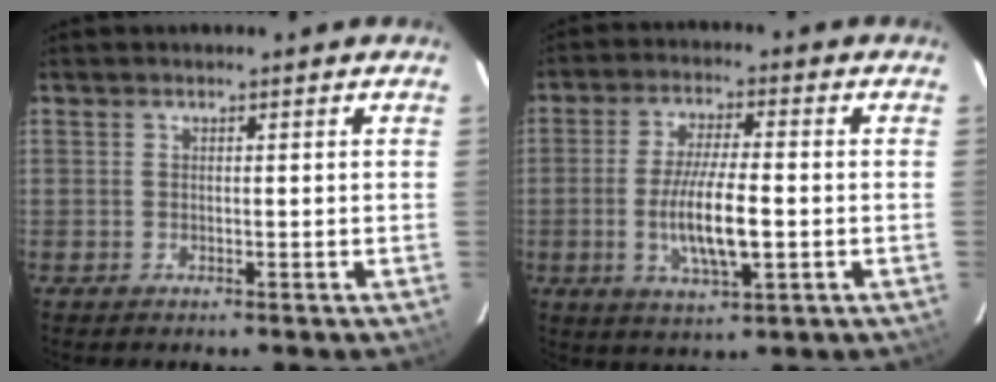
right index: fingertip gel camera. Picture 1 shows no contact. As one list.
[{"total": 10.5, "force": [-2.1, 2.4, 10.0], "torque": [-0.190, -0.010, -0.036]}]